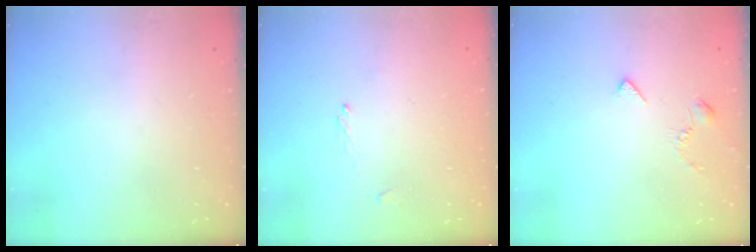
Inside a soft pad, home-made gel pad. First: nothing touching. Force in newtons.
{"total": 1.1, "press": 1.0, "slide": 0.5}
{"total": 3.0, "press": 2.9, "slide": 0.7}